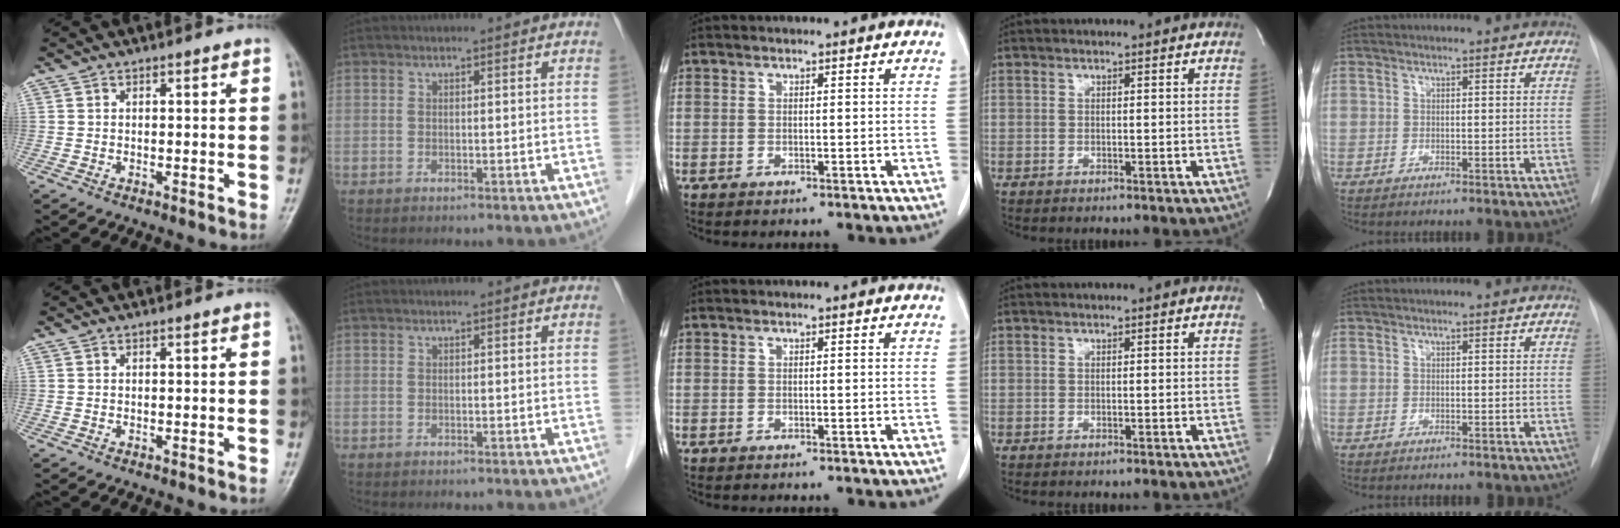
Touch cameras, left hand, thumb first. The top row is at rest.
{}